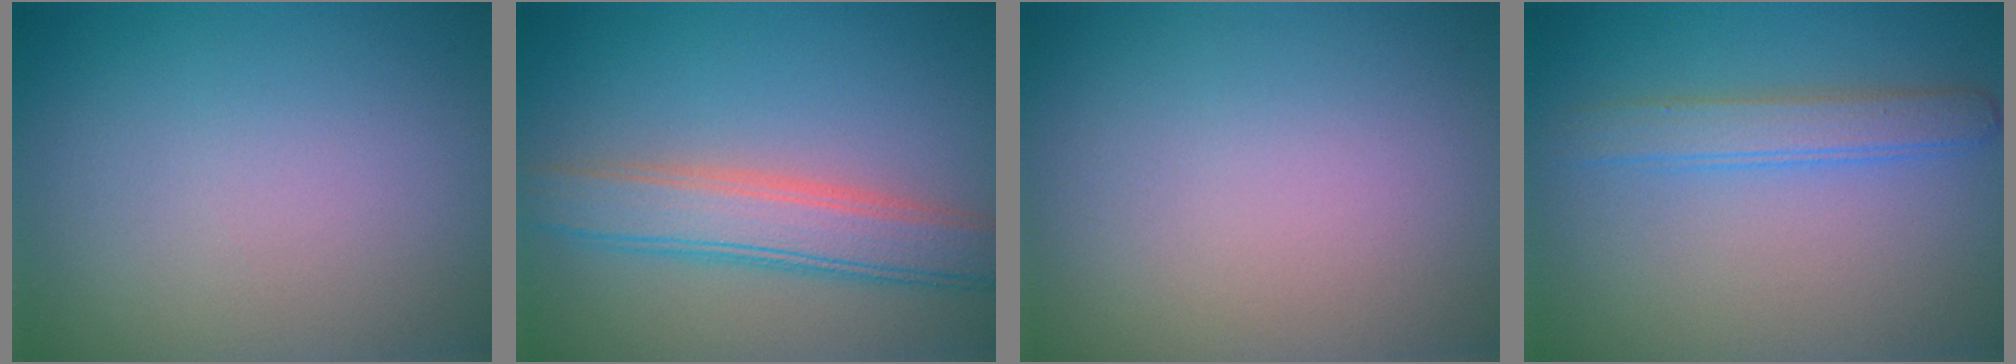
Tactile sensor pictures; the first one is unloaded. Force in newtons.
{"total": 4.8, "press": 4.8, "slide": 0.0}
{"total": 0.0}
{"total": 2.5, "press": 2.5, "slide": 0.1}